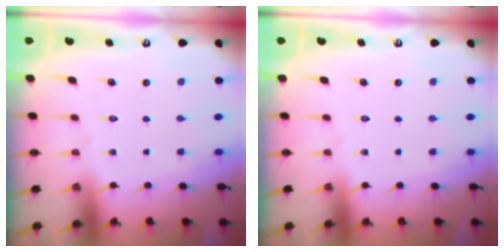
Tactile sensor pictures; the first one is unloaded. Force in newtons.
{"total": 0.0}